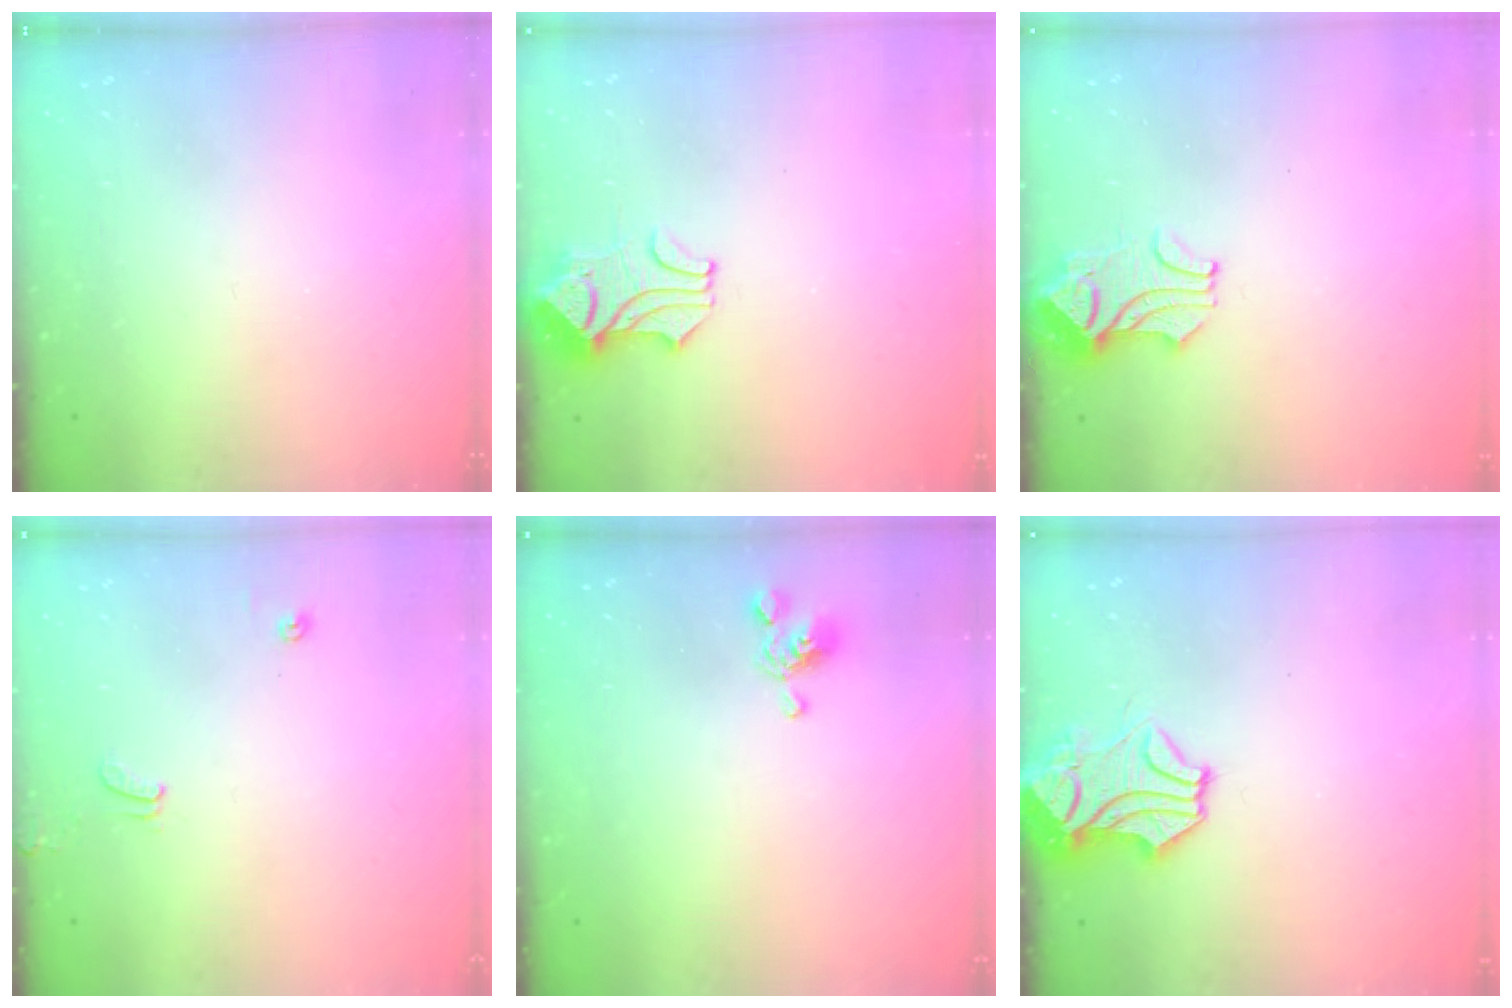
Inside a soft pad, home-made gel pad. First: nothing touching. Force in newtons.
{"total": 1.8, "press": 1.4, "slide": 1.2}
{"total": 2.2, "press": 2.1, "slide": 0.8}
{"total": 1.3, "press": 1.2, "slide": 0.4}
{"total": 5.3, "press": 5.3, "slide": 0.1}
{"total": 2.1, "press": 1.4, "slide": 1.5}